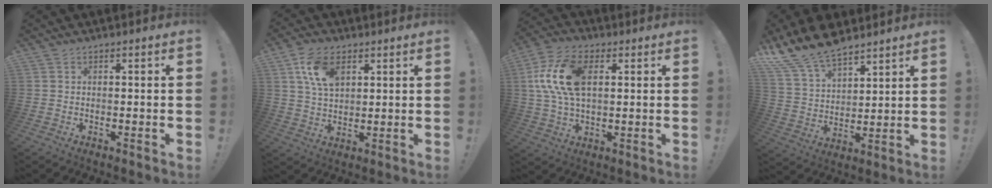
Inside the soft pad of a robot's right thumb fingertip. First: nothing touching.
{"total": 10.4, "force": [4.5, 6.9, 6.4], "torque": [-0.117, -0.002, 0.087]}
{"total": 15.8, "force": [3.6, 9.4, 12.2], "torque": [-0.238, 0.003, 0.066]}
{"total": 14.2, "force": [11.9, 5.8, 5.3], "torque": [-0.114, -0.081, 0.224]}